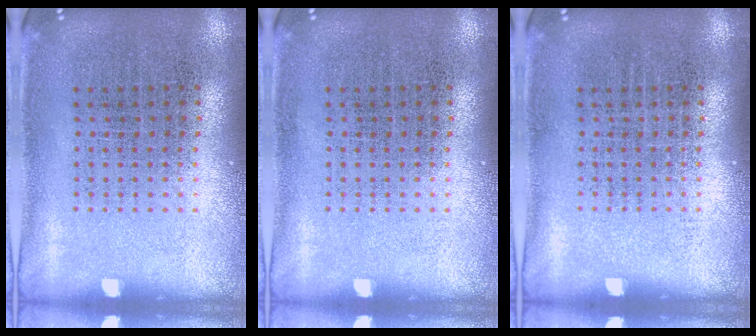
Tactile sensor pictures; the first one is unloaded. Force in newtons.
{"total": 0.0}
{"total": 0.0}